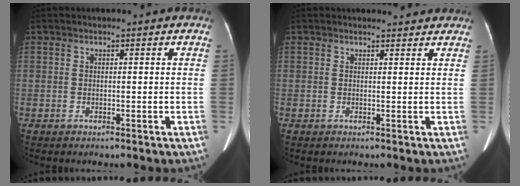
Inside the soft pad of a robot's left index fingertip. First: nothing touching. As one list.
[{"total": 2.6, "force": [2.2, 1.3, 0.0], "torque": [0.007, 0.011, 0.020]}]